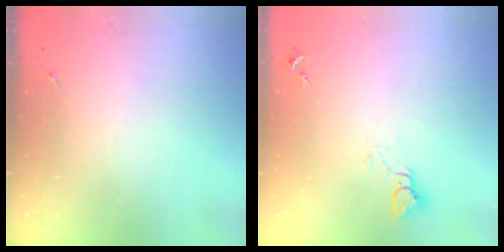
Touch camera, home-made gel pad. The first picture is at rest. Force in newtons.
{"total": 5.0, "press": 5.0, "slide": 0.4}